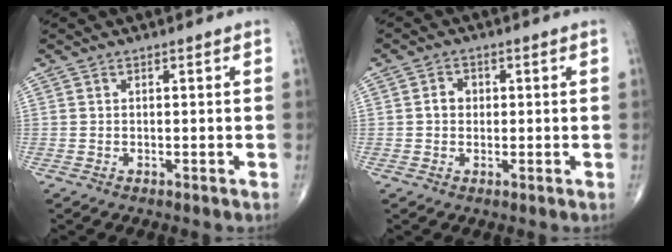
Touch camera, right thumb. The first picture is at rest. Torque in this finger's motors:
{"motor_torque": [0.71, 0.67, 0.36, -0.04, 0.02]}